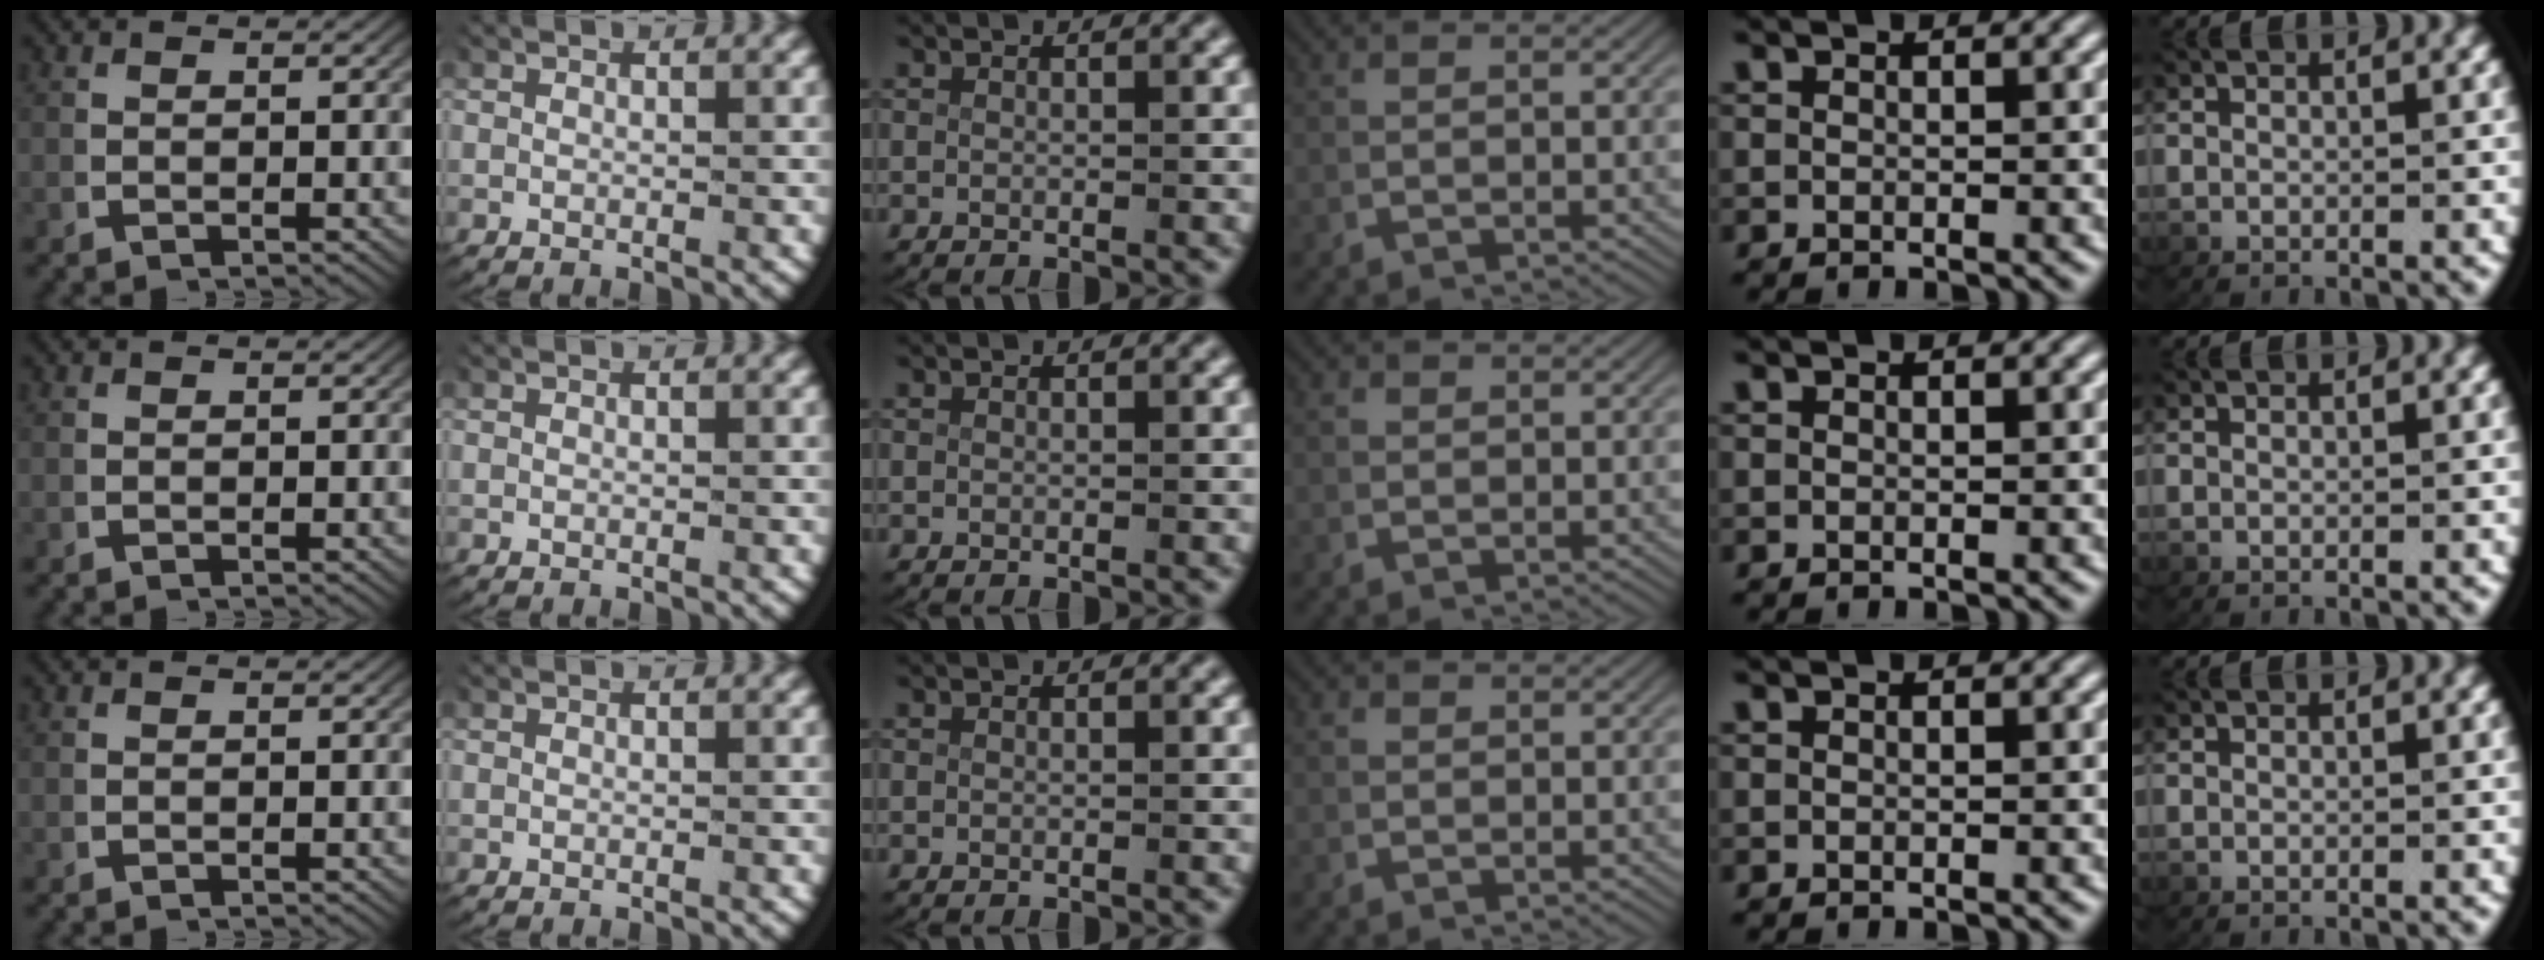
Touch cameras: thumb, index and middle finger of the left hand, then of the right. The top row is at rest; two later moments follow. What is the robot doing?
{"motion": "lift_and_place", "object": "paper towel"}